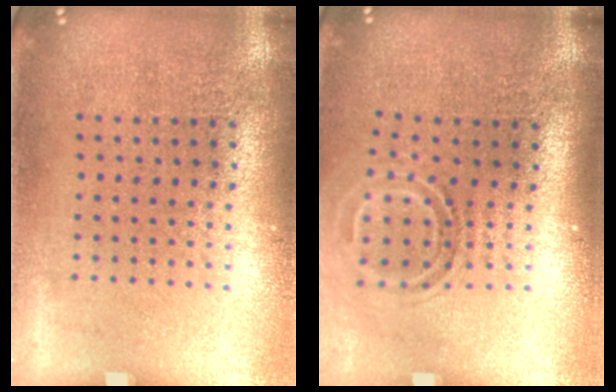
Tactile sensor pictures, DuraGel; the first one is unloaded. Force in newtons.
{"total": 1.7, "press": 1.1, "slide": 1.3}